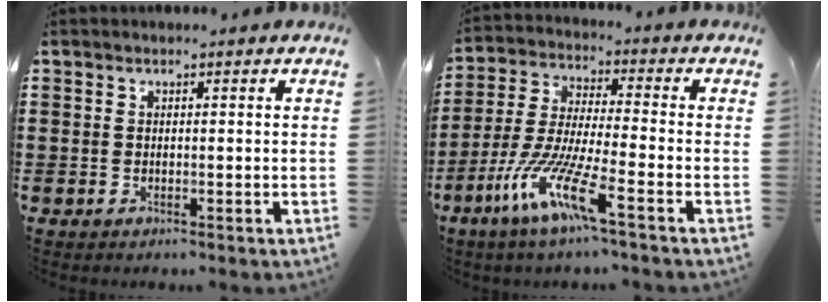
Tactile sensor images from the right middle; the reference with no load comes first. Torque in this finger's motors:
{"motor_torque": [1.87, -0.26, 0.91, 0.21]}